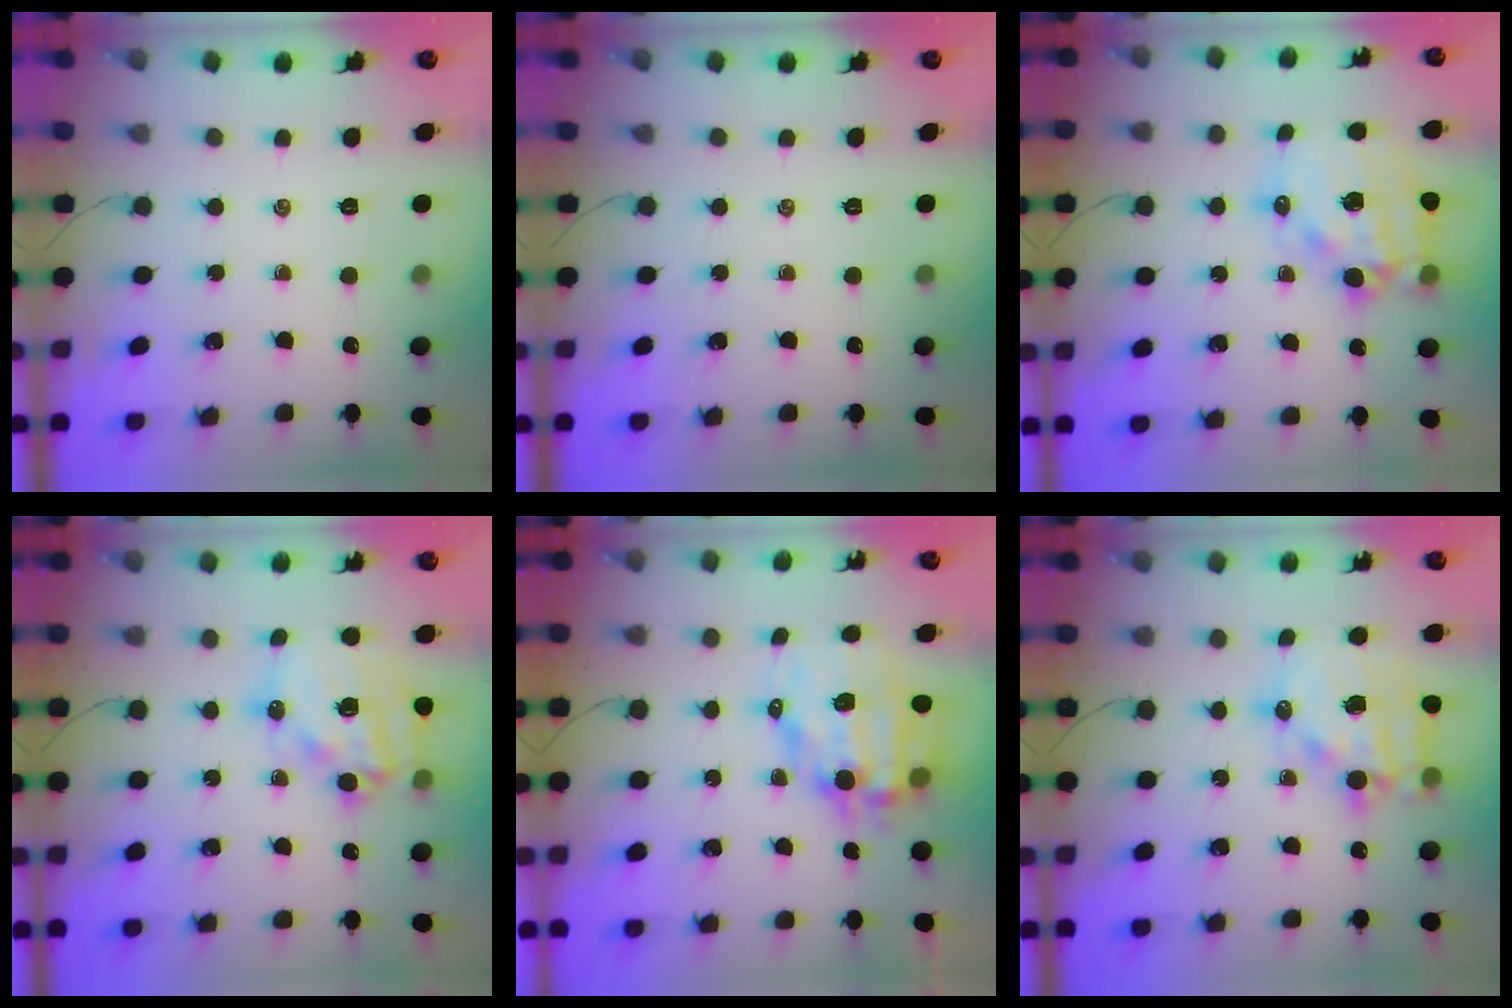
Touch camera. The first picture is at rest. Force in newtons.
{"total": 0.0}
{"total": 16.8, "press": 16.4, "slide": 4.0}
{"total": 17.6, "press": 17.2, "slide": 3.7}
{"total": 11.5, "press": 11.2, "slide": 2.7}
{"total": 15.3, "press": 14.9, "slide": 3.2}